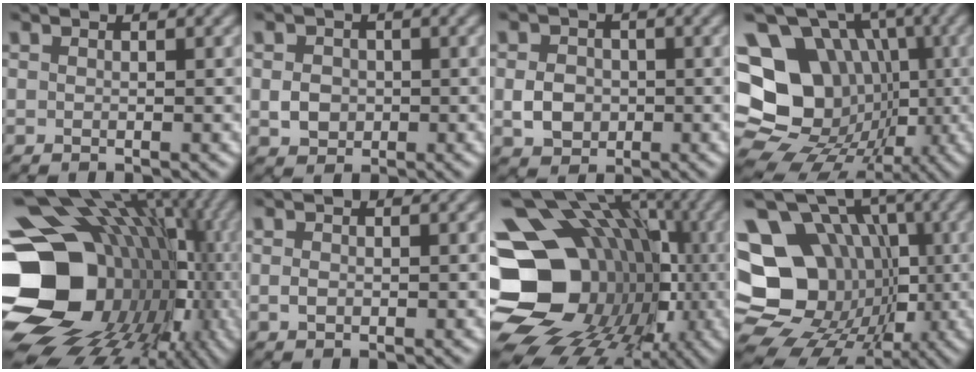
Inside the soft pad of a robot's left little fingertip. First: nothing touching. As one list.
[{"total": 2.3, "force": [-0.2, 2.0, 1.1], "torque": [-0.019, -0.002, -0.007]}, {"total": 3.1, "force": [-0.4, 2.6, 1.7], "torque": [-0.033, -0.001, -0.011]}, {"total": 20.0, "force": [-0.3, 17.3, 10.1], "torque": [-0.199, 0.039, -0.027]}, {"total": 20.4, "force": [-2.1, 16.3, 12.1], "torque": [-0.212, -0.005, -0.010]}, {"total": 0.8, "force": [-0.1, 0.6, 0.6], "torque": [-0.012, -0.002, -0.003]}, {"total": 22.5, "force": [-3.8, 18.9, 11.5], "torque": [-0.167, -0.009, -0.087]}, {"total": 19.7, "force": [-1.0, 16.8, 10.3], "torque": [-0.177, 0.026, -0.040]}]